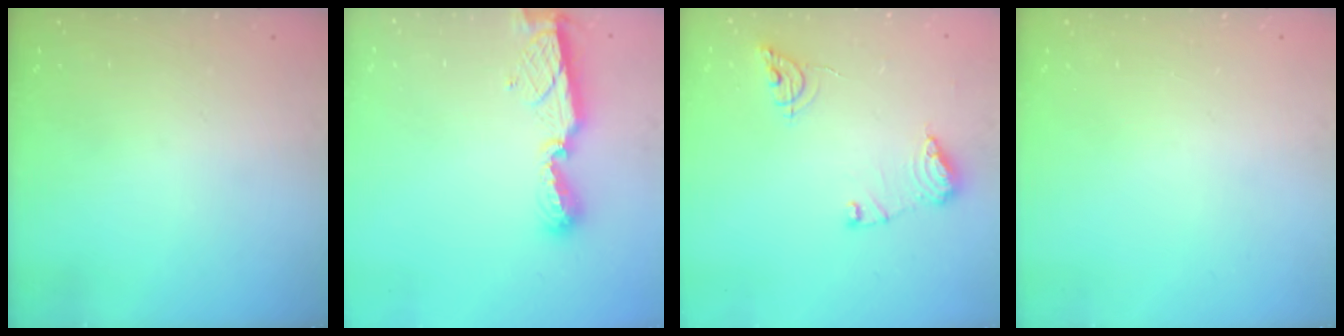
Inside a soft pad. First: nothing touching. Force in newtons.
{"total": 8.9, "press": 8.9, "slide": 0.1}
{"total": 10.2, "press": 10.2, "slide": 0.6}
{"total": 0.0}